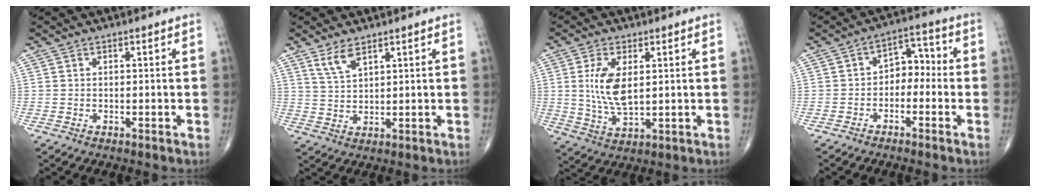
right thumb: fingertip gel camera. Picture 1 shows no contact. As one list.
[{"total": 4.0, "force": [2.8, 1.0, 2.7], "torque": [-0.059, -0.017, 0.062]}, {"total": 8.9, "force": [1.7, 4.3, 7.6], "torque": [-0.151, -0.014, 0.040]}, {"total": 6.0, "force": [-1.4, 4.2, 4.0], "torque": [-0.034, 0.038, -0.037]}]